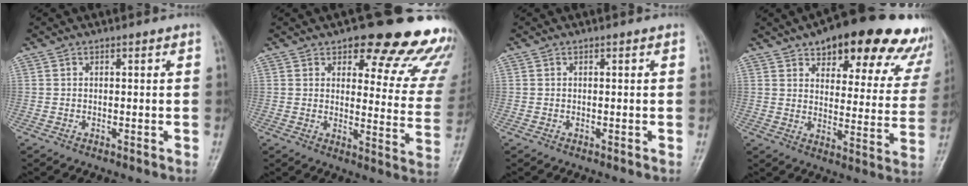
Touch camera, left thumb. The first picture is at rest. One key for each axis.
{"total": 21.3, "fx": 16.3, "fy": 7.7, "fz": 11.3, "tx": -0.081, "ty": -0.093, "tz": 0.180}
{"total": 0.0}
{"total": 25.5, "fx": 18.0, "fy": 9.9, "fz": 15.2, "tx": -0.156, "ty": -0.048, "tz": 0.220}